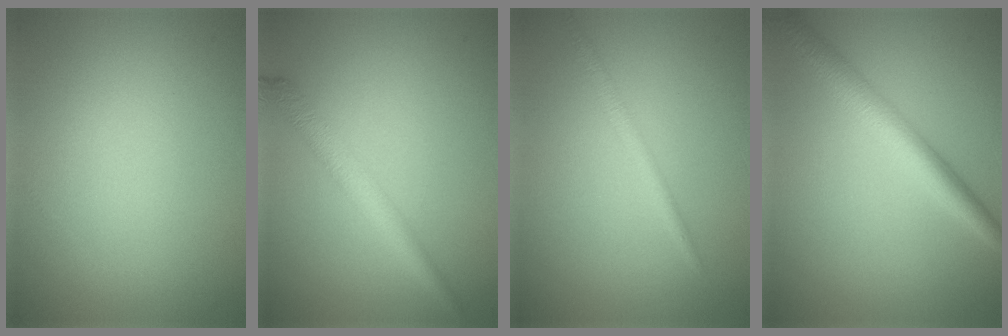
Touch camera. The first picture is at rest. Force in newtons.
{"total": 2.8, "press": 2.8, "slide": 0.1}
{"total": 1.4, "press": 1.4, "slide": 0.1}
{"total": 3.9, "press": 3.9, "slide": 0.0}